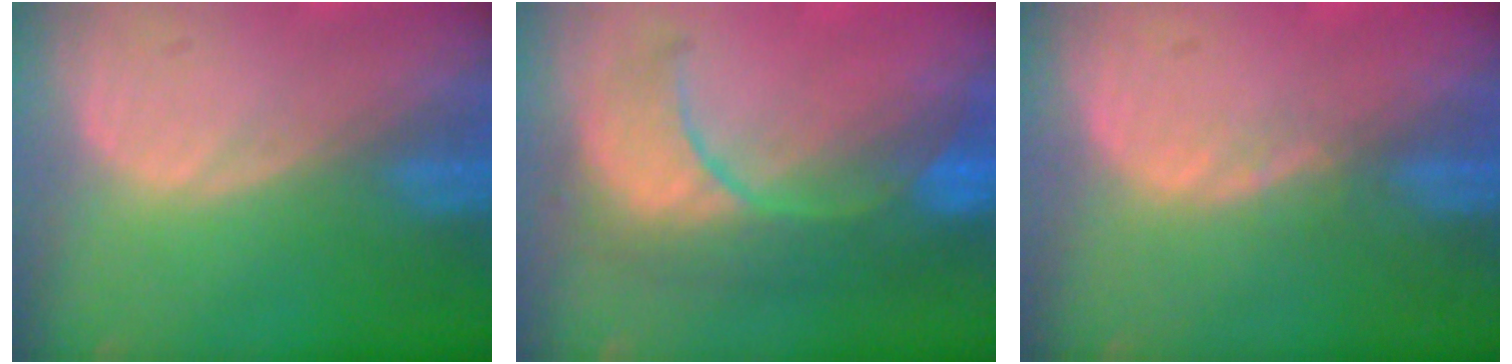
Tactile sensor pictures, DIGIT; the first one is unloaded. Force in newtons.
{"total": 9.9, "press": 9.1, "slide": 3.9}
{"total": 1.5, "press": 1.2, "slide": 0.8}